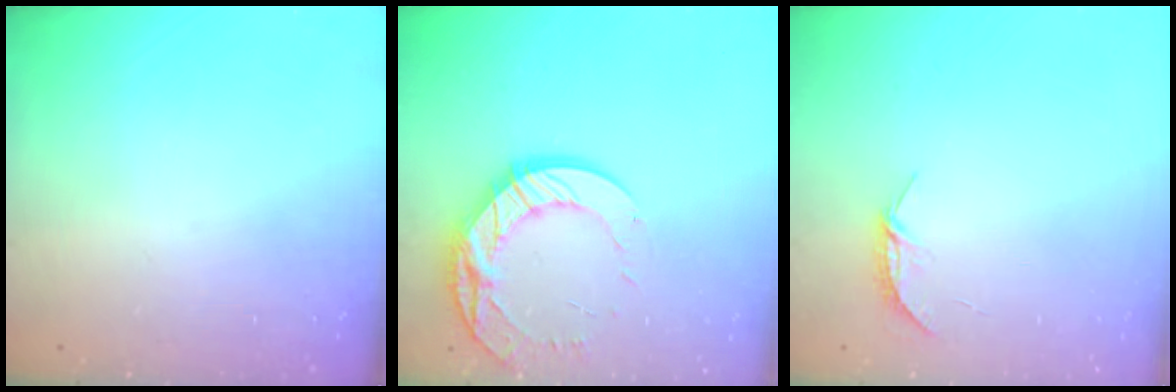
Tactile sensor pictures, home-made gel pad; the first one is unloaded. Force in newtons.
{"total": 15.4, "press": 15.3, "slide": 1.3}
{"total": 5.2, "press": 5.2, "slide": 0.4}